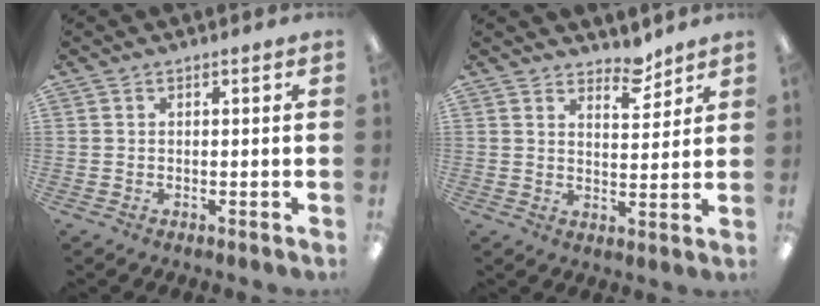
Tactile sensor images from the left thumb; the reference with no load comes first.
{"total": 5.9, "force": [5.2, 2.1, 1.7], "torque": [-0.006, -0.041, 0.089]}